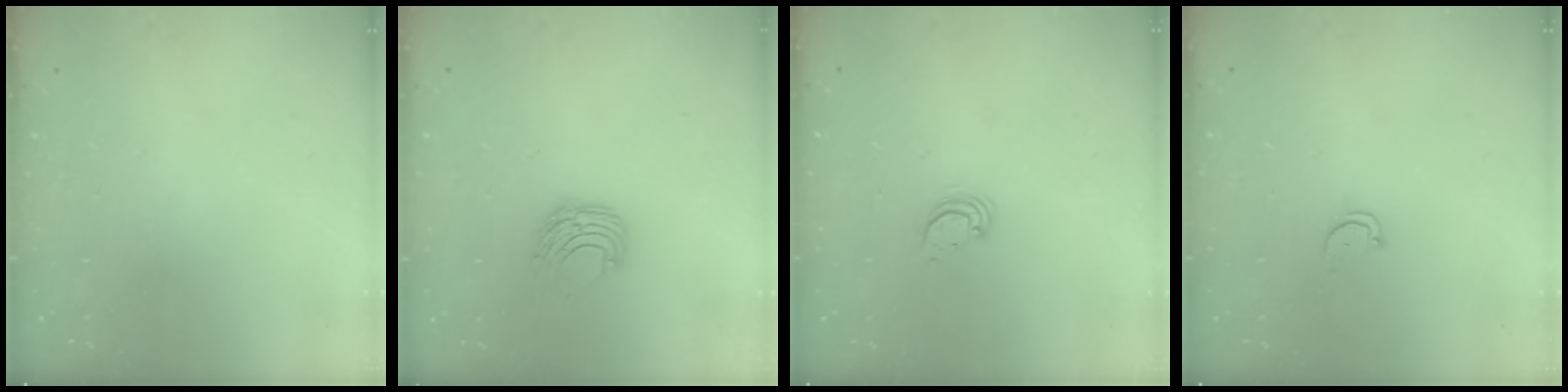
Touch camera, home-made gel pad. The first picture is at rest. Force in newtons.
{"total": 6.7, "press": 6.7, "slide": 0.5}
{"total": 3.2, "press": 3.2, "slide": 0.2}
{"total": 2.0, "press": 2.0, "slide": 0.2}